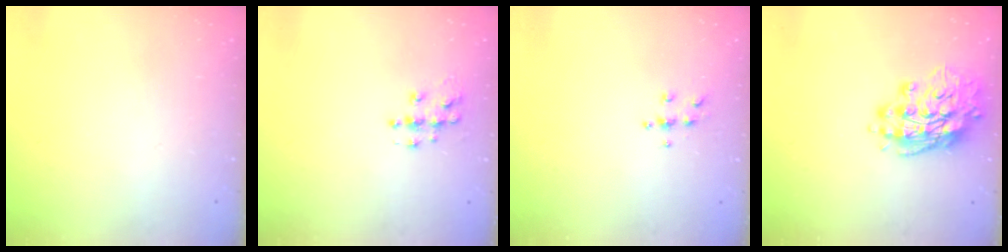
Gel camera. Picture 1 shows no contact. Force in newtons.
{"total": 7.0, "press": 6.9, "slide": 0.3}
{"total": 5.6, "press": 5.6, "slide": 0.4}
{"total": 15.4, "press": 15.2, "slide": 2.6}